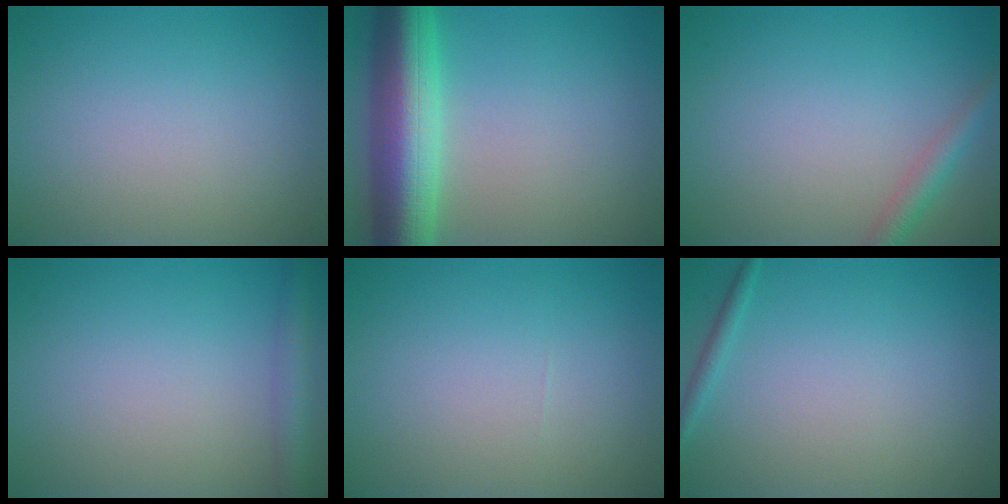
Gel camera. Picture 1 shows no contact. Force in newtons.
{"total": 9.5, "press": 9.5, "slide": 0.3}
{"total": 2.1, "press": 2.1, "slide": 0.1}
{"total": 2.7, "press": 2.7, "slide": 0.2}
{"total": 0.0}
{"total": 1.0, "press": 1.0, "slide": 0.0}